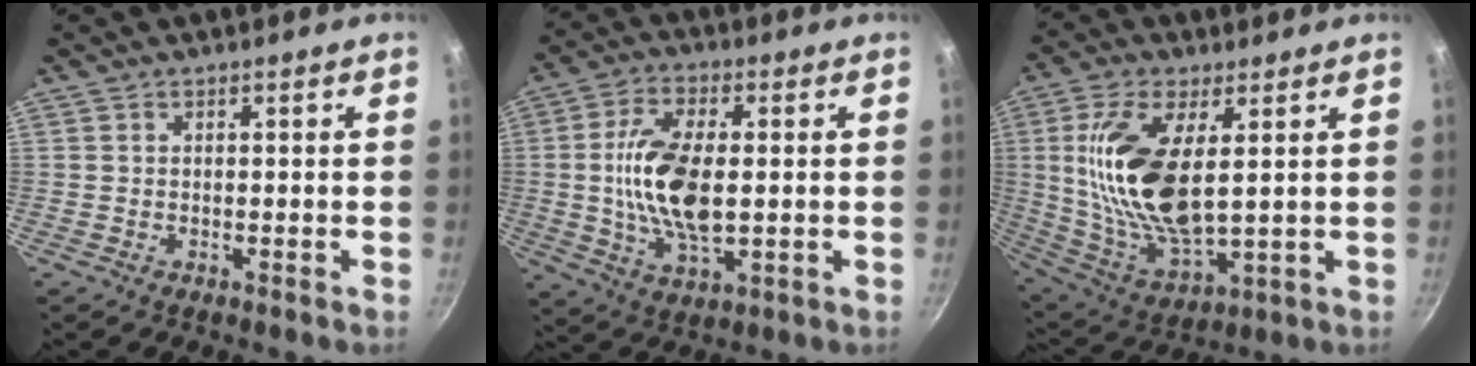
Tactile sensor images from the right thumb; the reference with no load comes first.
{"total": 14.2, "force": [0.2, 6.7, 12.5], "torque": [-0.239, -0.004, 0.004]}
{"total": 18.6, "force": [3.0, 8.2, 16.4], "torque": [-0.330, -0.022, 0.068]}